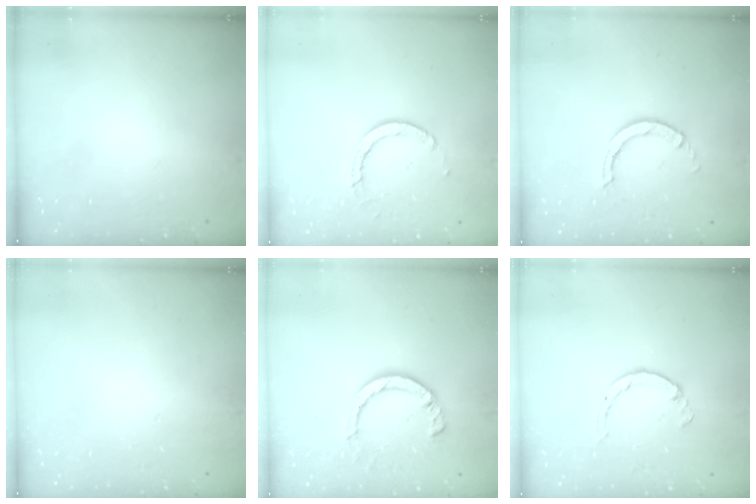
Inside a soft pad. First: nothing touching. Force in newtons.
{"total": 4.9, "press": 4.9, "slide": 0.5}
{"total": 2.8, "press": 2.8, "slide": 0.2}
{"total": 2.6, "press": 2.6, "slide": 0.2}
{"total": 8.0, "press": 7.9, "slide": 0.9}
{"total": 2.6, "press": 2.6, "slide": 0.4}